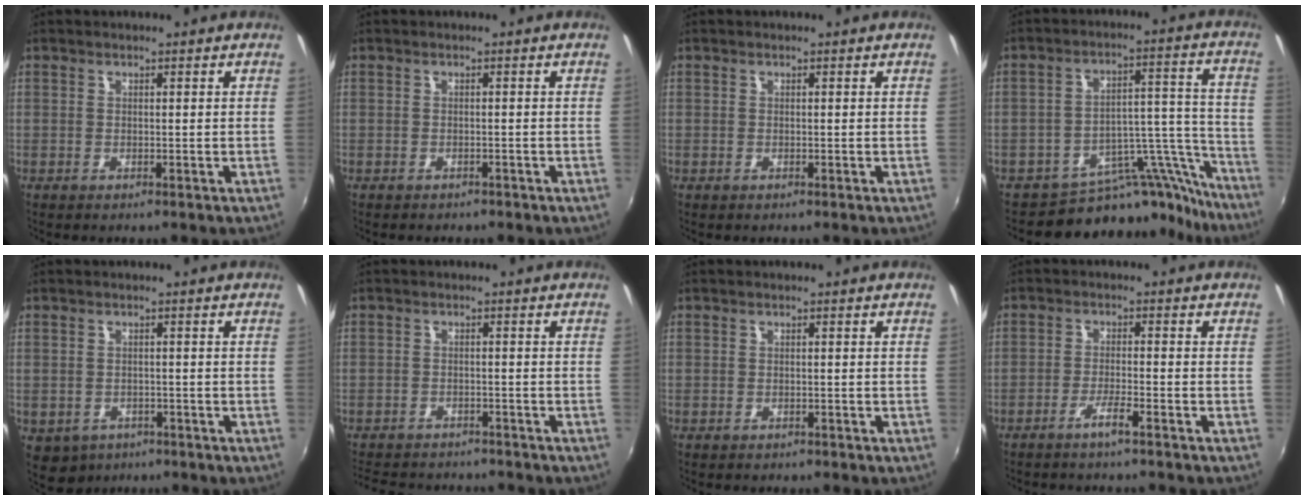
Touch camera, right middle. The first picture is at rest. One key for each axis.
{"total": 1.9, "fx": -1.7, "fy": 0.9, "fz": 0.4, "tx": -0.014, "ty": -0.008, "tz": -0.021}
{"total": 0.0}
{"total": 17.1, "fx": -15.9, "fy": 5.8, "fz": 2.1, "tx": -0.014, "ty": 0.068, "tz": -0.231}
{"total": 6.0, "fx": -2.9, "fy": 4.7, "fz": 2.3, "tx": -0.058, "ty": -0.017, "tz": -0.033}
{"total": 10.2, "fx": -8.9, "fy": 3.8, "fz": 3.1, "tx": -0.085, "ty": 0.002, "tz": -0.133}
{"total": 1.4, "fx": -1.2, "fy": 0.6, "fz": 0.3, "tx": -0.011, "ty": -0.004, "tz": -0.016}
{"total": 2.8, "fx": -2.3, "fy": -0.3, "fz": 1.5, "tx": -0.043, "ty": 0.005, "tz": -0.042}